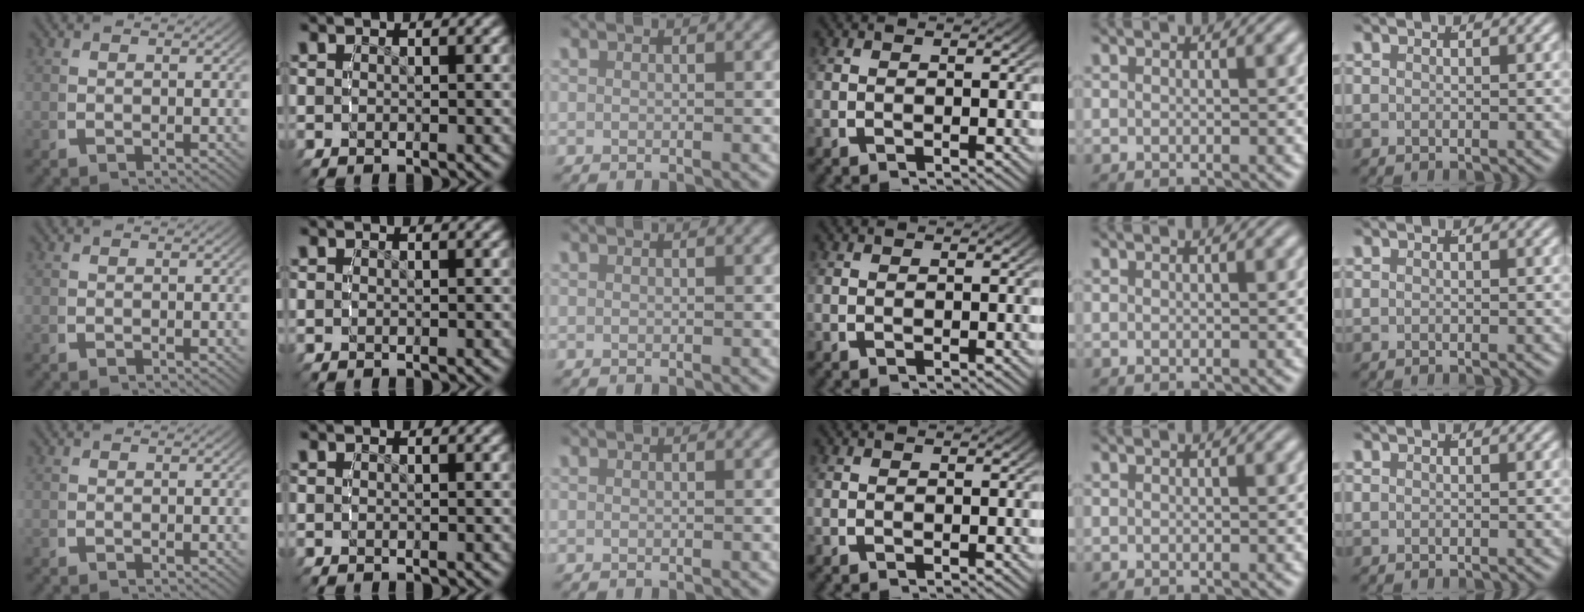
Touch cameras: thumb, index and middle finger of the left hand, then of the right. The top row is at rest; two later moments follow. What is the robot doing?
{"motion": "reach", "object": "stress ball aka squeeze ball"}